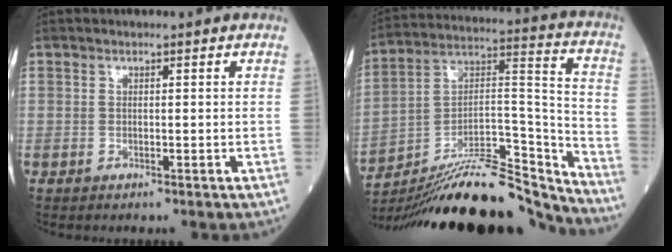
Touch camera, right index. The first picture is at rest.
{"total": 23.4, "force": [-21.7, 1.9, 8.7], "torque": [-0.139, 0.030, -0.351]}